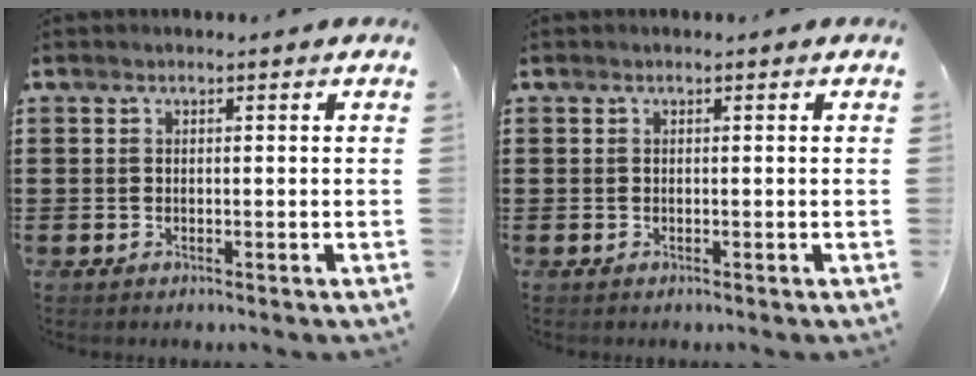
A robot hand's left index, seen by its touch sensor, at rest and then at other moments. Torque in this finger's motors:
{"motor_torque": [0.00, 0.00, 0.00, 0.00]}